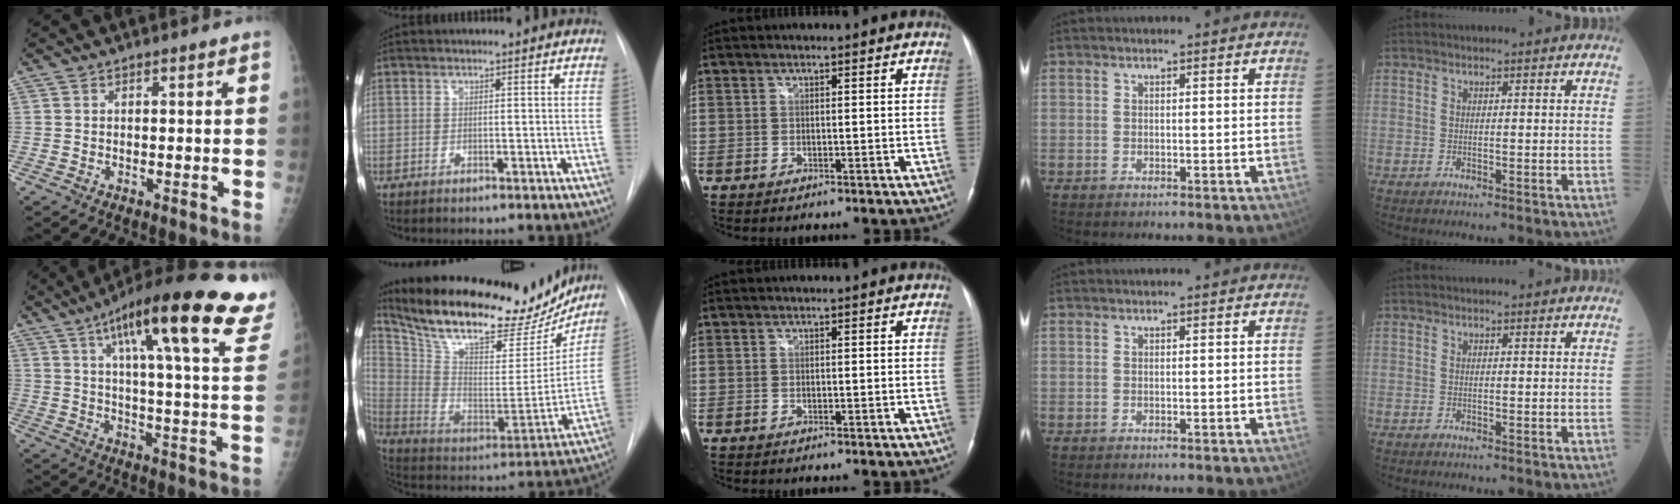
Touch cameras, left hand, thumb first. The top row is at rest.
{"thumb": {"total": 28.2, "force": [16.8, 5.3, 22.0], "torque": [-0.291, -0.038, 0.225]}, "index": {"total": 27.5, "force": [22.9, 8.6, 12.6], "torque": [-0.218, -0.006, 0.340]}}